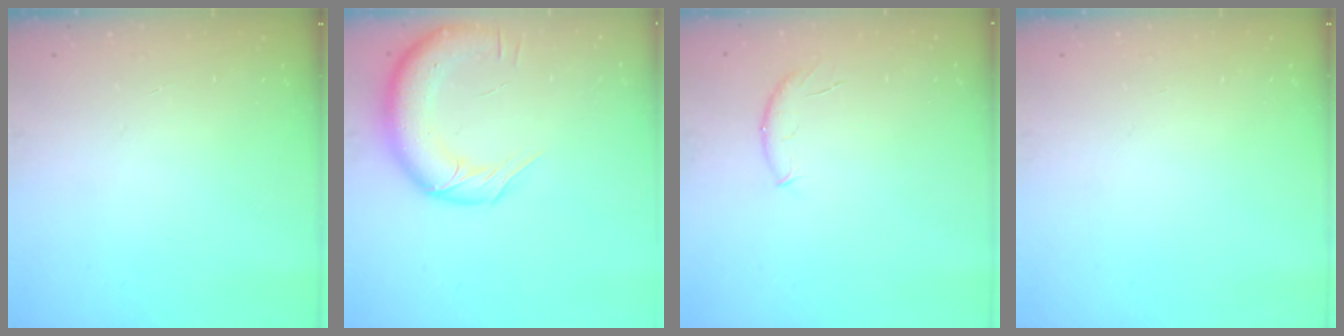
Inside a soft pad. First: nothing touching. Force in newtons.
{"total": 13.9, "press": 13.4, "slide": 3.7}
{"total": 6.1, "press": 6.0, "slide": 1.0}
{"total": 0.0}